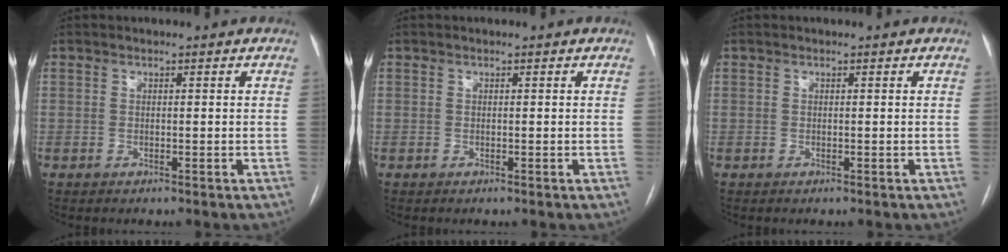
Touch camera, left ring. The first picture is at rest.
{"total": 0.0}
{"total": 0.0}